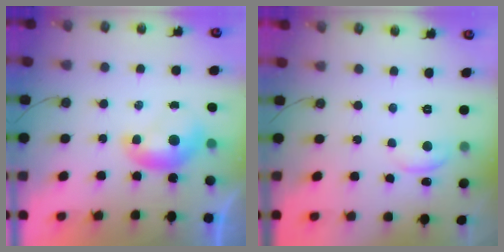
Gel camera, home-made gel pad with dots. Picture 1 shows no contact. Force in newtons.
{"total": 0.6, "press": 0.1, "slide": 0.5}